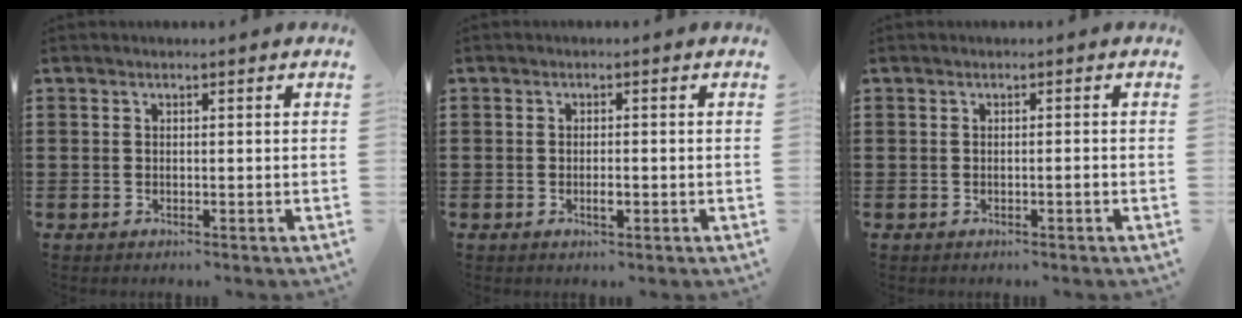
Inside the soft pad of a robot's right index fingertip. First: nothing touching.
{"total": 1.7, "force": [-0.6, 0.5, 1.5], "torque": [-0.028, -0.002, -0.009]}
{"total": 0.8, "force": [-0.4, 0.0, 0.7], "torque": [-0.013, -0.003, -0.007]}